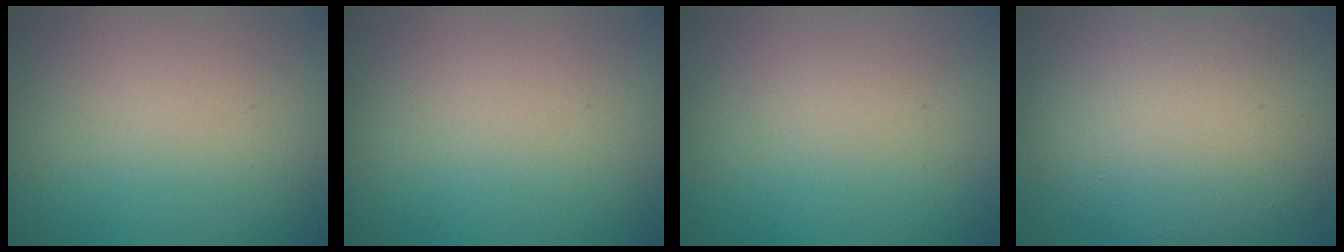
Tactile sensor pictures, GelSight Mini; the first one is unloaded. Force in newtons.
{"total": 0.0}
{"total": 0.0}
{"total": 10.4, "press": 10.4, "slide": 0.5}